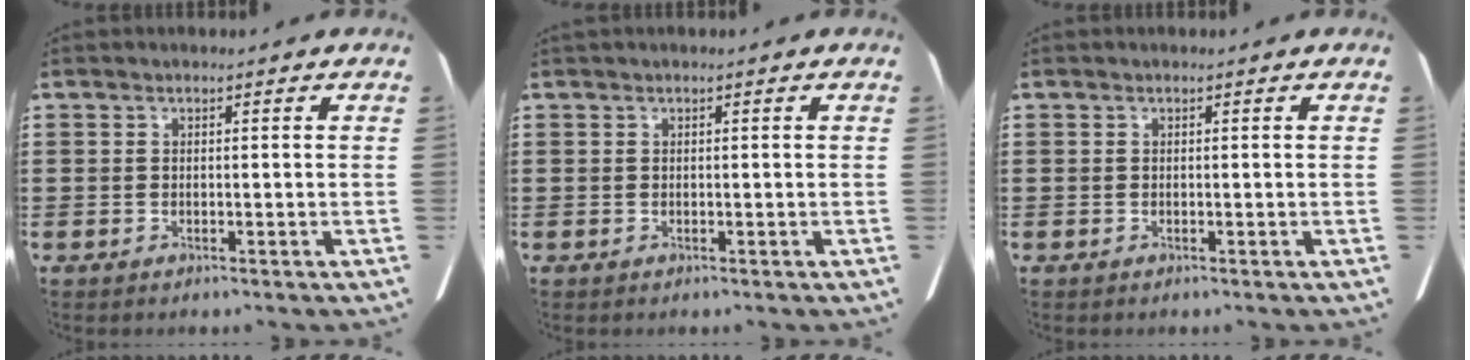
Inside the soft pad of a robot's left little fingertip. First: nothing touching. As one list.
[{"total": 0.0}, {"total": 0.0}]